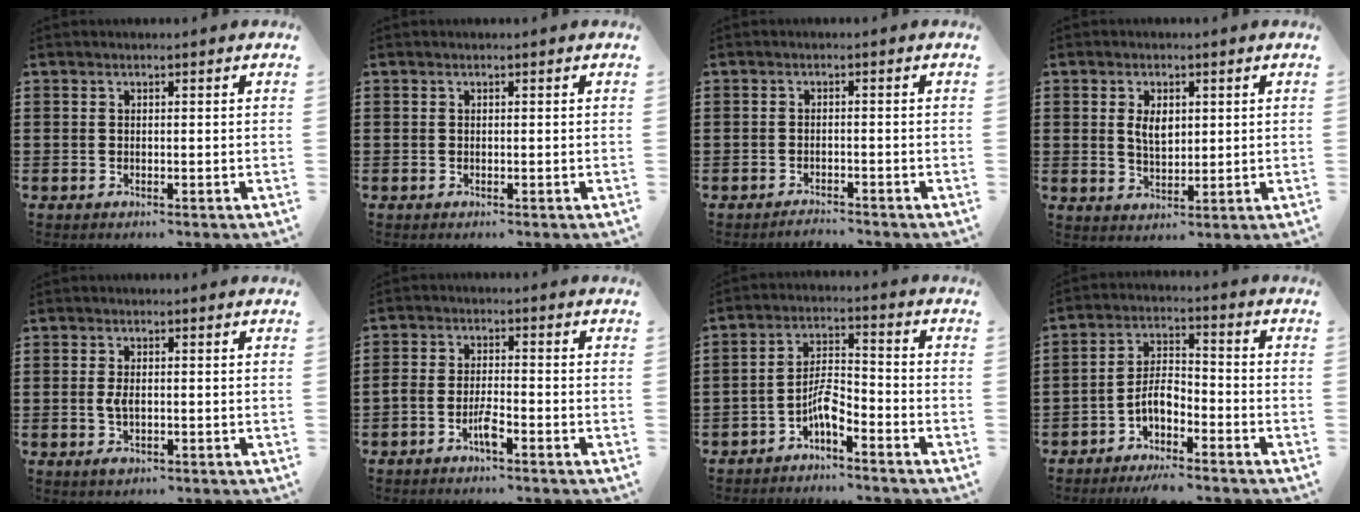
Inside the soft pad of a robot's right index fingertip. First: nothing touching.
{"total": 0.0}
{"total": 1.6, "force": [-1.6, 0.0, 0.0], "torque": [-0.004, 0.004, -0.033]}
{"total": 3.8, "force": [0.9, 2.3, 2.9], "torque": [-0.054, 0.008, 0.014]}
{"total": 2.3, "force": [-0.2, 1.2, 2.0], "torque": [-0.039, 0.003, -0.004]}
{"total": 3.3, "force": [-2.4, 0.7, 2.1], "torque": [-0.043, 0.005, -0.046]}
{"total": 5.4, "force": [-3.4, 1.8, 3.8], "torque": [-0.080, 0.007, -0.066]}
{"total": 5.6, "force": [-3.6, 2.1, 3.7], "torque": [-0.093, 0.002, -0.077]}